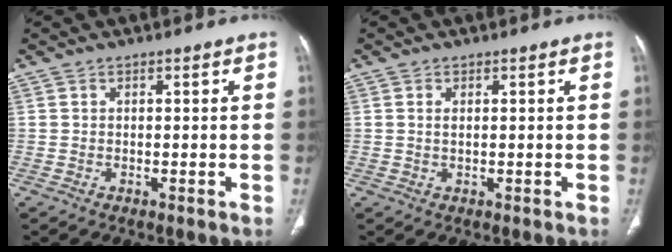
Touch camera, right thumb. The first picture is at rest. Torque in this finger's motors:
{"motor_torque": [-0.77, 0.28, 0.04, -0.07, 0.00]}